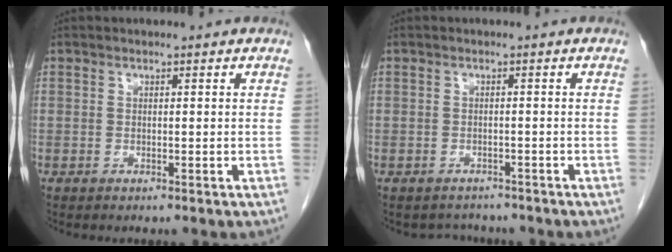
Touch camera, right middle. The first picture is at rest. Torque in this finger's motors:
{"motor_torque": [-0.41, -0.46, -0.15, -0.05]}